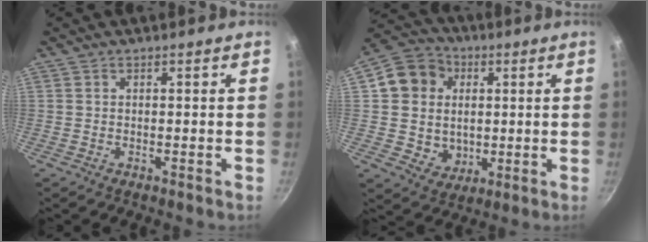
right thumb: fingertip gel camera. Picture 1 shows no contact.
{"total": 13.2, "force": [2.3, 11.9, 5.2], "torque": [-0.059, 0.006, 0.044]}